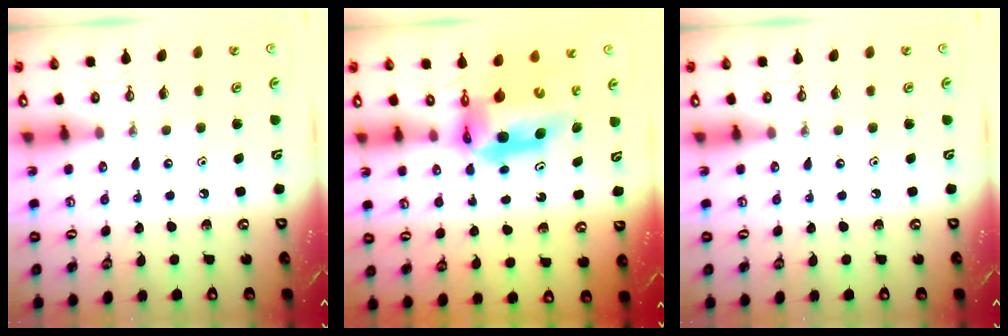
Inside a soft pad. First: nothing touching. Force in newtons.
{"total": 8.3, "press": 8.2, "slide": 0.9}
{"total": 0.0}